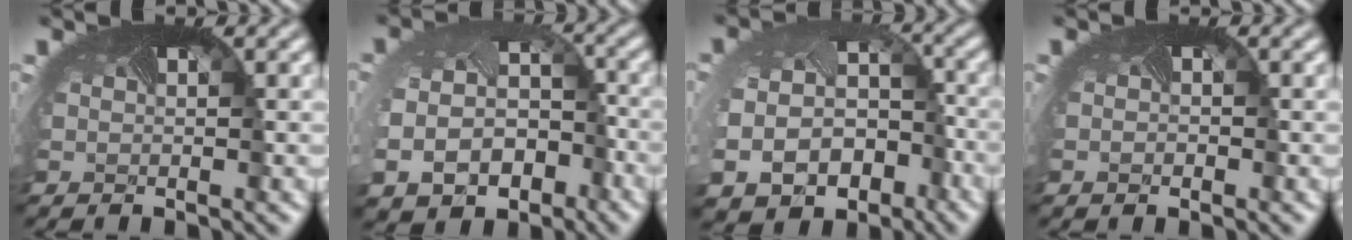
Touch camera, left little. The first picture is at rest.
{"total": 9.6, "force": [-4.3, 6.9, 5.0], "torque": [-0.094, -0.050, -0.045]}
{"total": 12.6, "force": [-5.8, 9.4, 5.9], "torque": [-0.116, -0.063, -0.065]}
{"total": 0.5, "force": [-0.4, 0.3, 0.2], "torque": [0.000, -0.003, -0.005]}